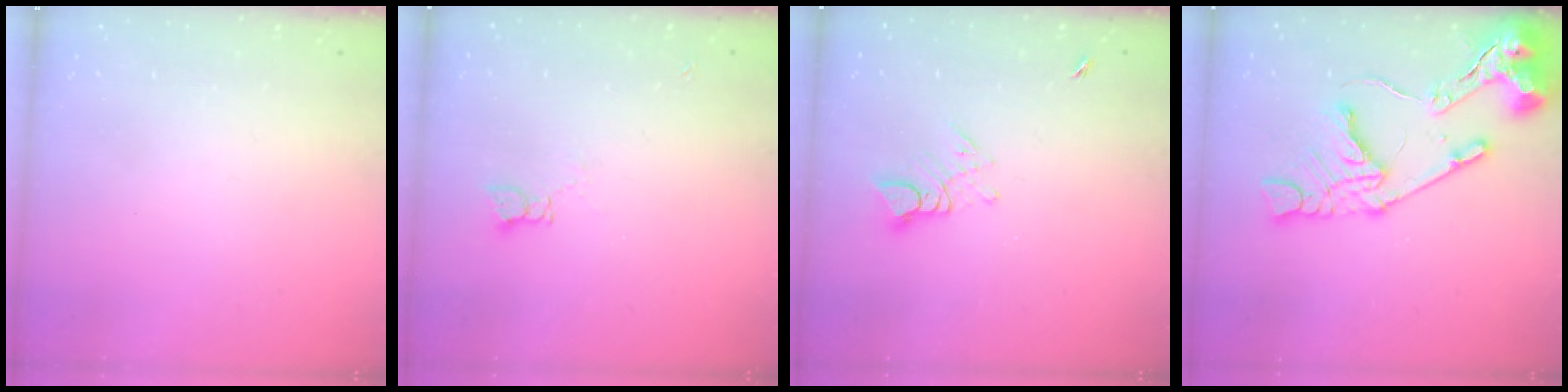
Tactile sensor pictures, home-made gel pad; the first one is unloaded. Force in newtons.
{"total": 2.0, "press": 2.0, "slide": 0.3}
{"total": 5.1, "press": 5.1, "slide": 0.5}
{"total": 16.7, "press": 16.6, "slide": 1.9}